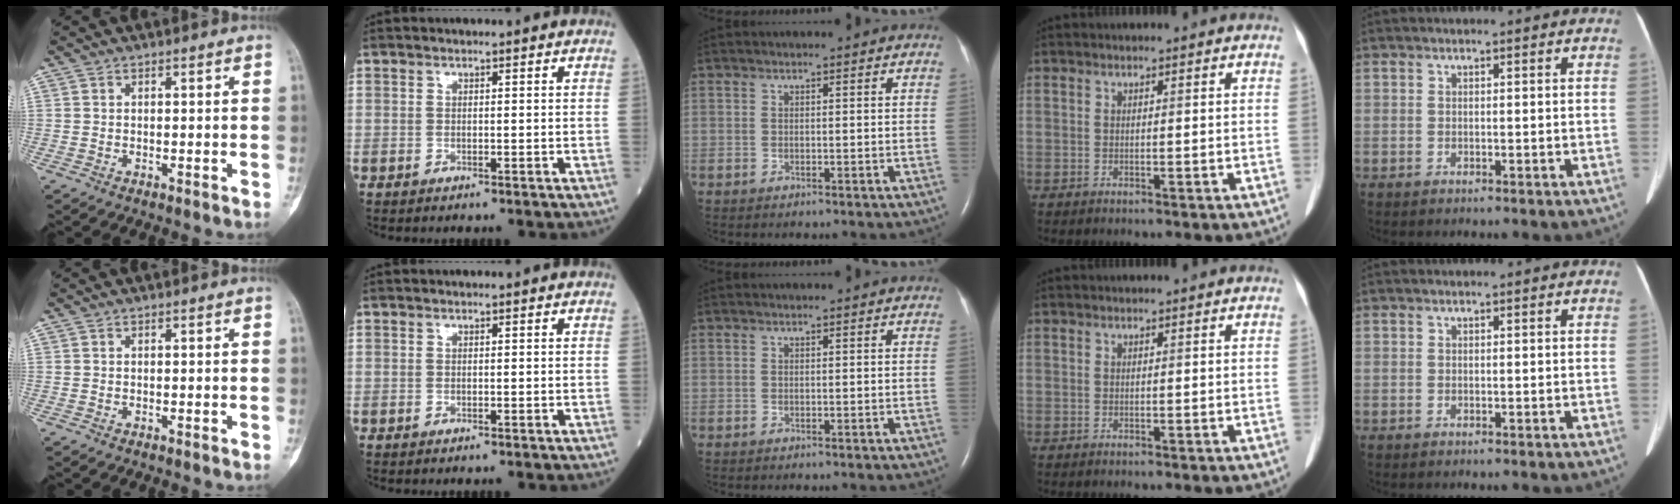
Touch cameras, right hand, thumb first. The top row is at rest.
{}